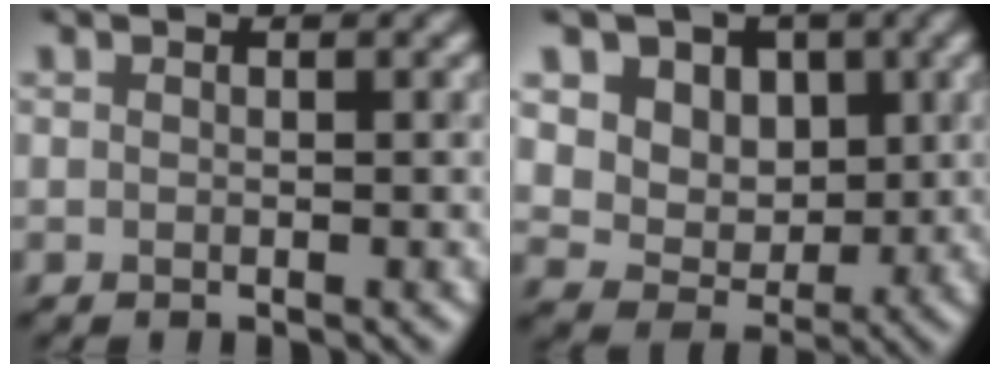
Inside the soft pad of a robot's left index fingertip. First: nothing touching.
{"total": 9.4, "force": [4.0, 7.2, 4.5], "torque": [-0.073, 0.005, 0.056]}